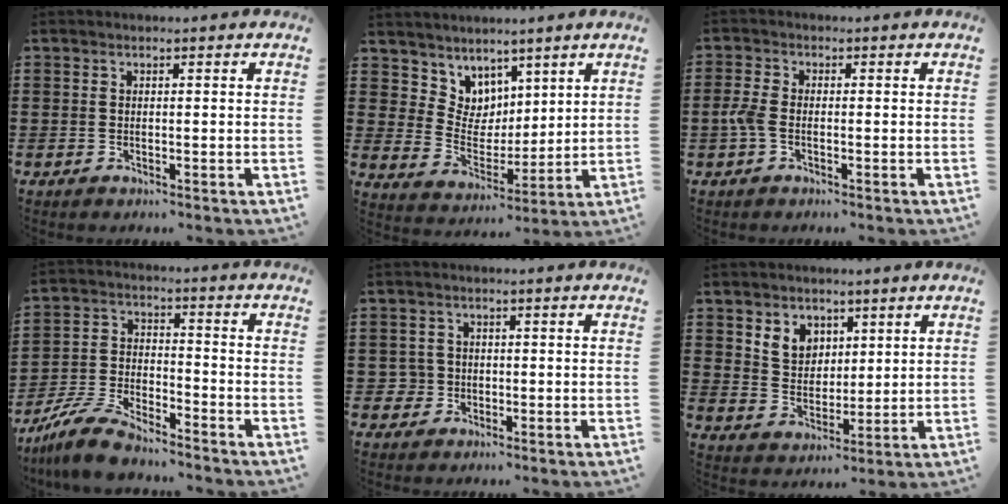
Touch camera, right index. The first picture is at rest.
{"total": 5.8, "force": [4.1, 4.1, -0.5], "torque": [-0.031, -0.029, 0.080]}
{"total": 2.7, "force": [-1.0, 1.3, 2.2], "torque": [-0.063, -0.004, -0.024]}
{"total": 7.5, "force": [-6.8, 1.3, 2.9], "torque": [-0.067, 0.007, -0.134]}
{"total": 2.4, "force": [-0.7, 2.3, 0.4], "torque": [-0.025, 0.002, -0.021]}
{"total": 5.2, "force": [2.9, 4.2, 0.8], "torque": [-0.039, 0.012, 0.055]}